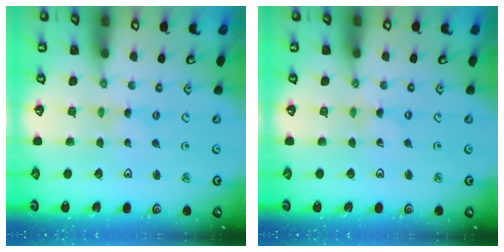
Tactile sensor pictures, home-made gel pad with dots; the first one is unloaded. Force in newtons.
{"total": 0.0}